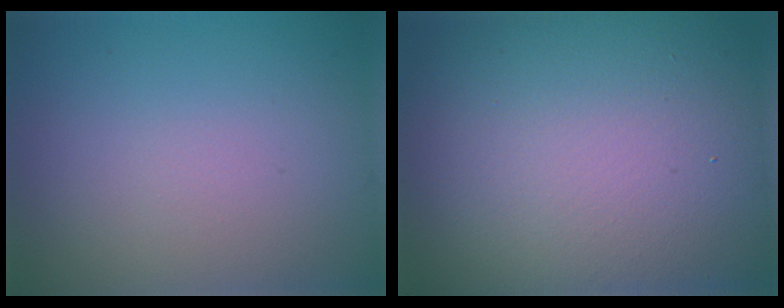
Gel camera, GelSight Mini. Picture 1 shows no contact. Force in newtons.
{"total": 18.9, "press": 18.9, "slide": 0.9}